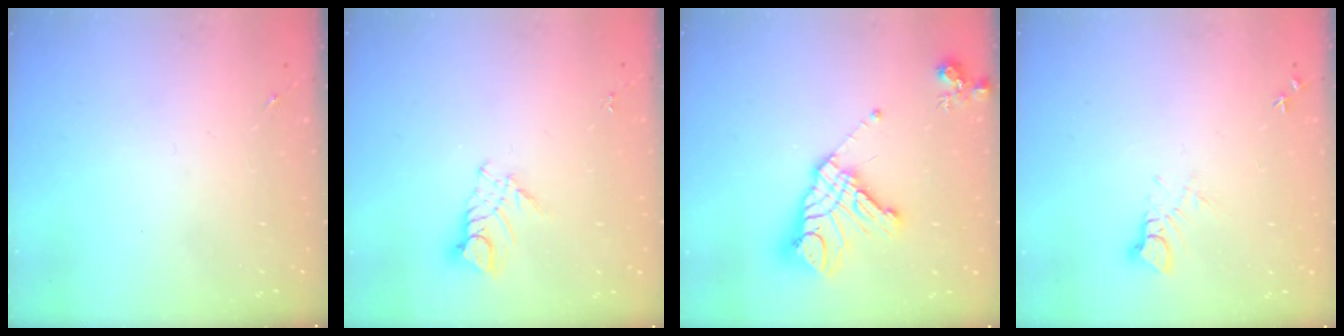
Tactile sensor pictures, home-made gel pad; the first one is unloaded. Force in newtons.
{"total": 6.7, "press": 6.7, "slide": 0.5}
{"total": 18.0, "press": 17.9, "slide": 1.9}
{"total": 5.9, "press": 5.9, "slide": 0.6}